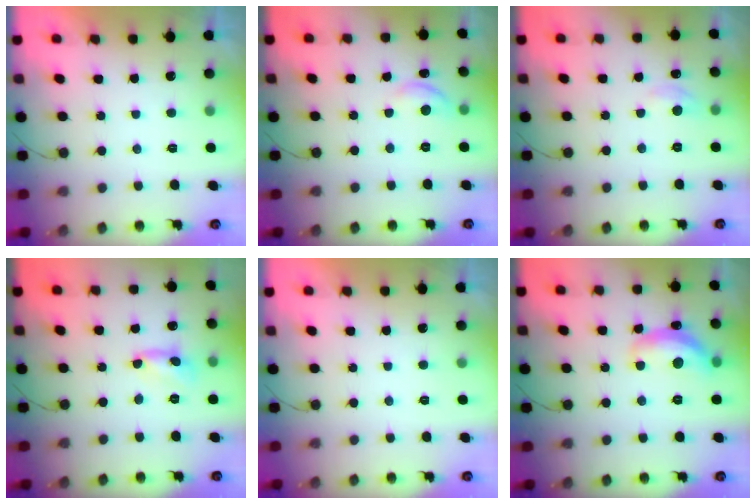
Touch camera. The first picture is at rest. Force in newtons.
{"total": 6.6, "press": 6.5, "slide": 0.7}
{"total": 5.8, "press": 5.8, "slide": 0.8}
{"total": 2.7, "press": 2.7, "slide": 0.1}
{"total": 0.0}
{"total": 13.2, "press": 13.2, "slide": 0.7}